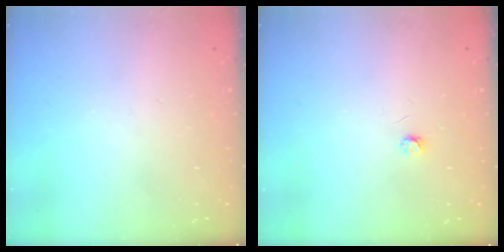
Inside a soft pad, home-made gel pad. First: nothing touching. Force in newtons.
{"total": 2.8, "press": 2.7, "slide": 0.3}